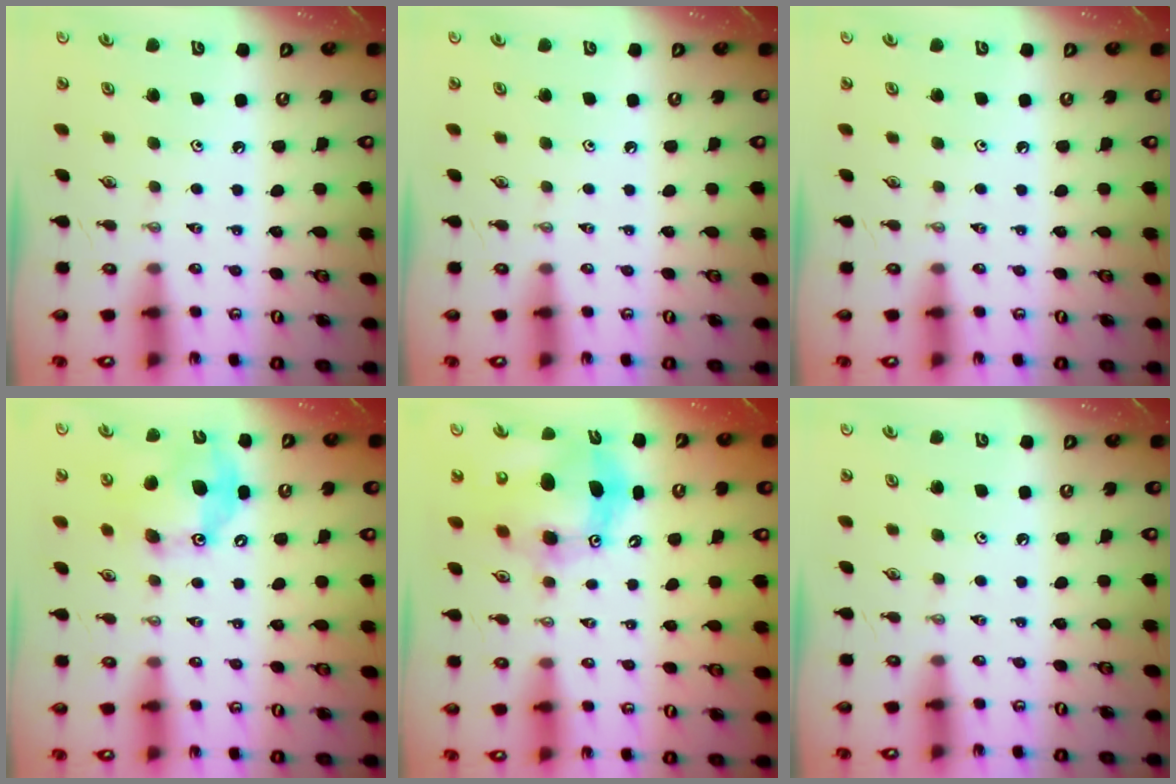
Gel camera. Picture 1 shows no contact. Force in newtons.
{"total": 0.0}
{"total": 0.0}
{"total": 14.6, "press": 14.6, "slide": 0.2}
{"total": 12.7, "press": 12.4, "slide": 2.7}
{"total": 0.0}